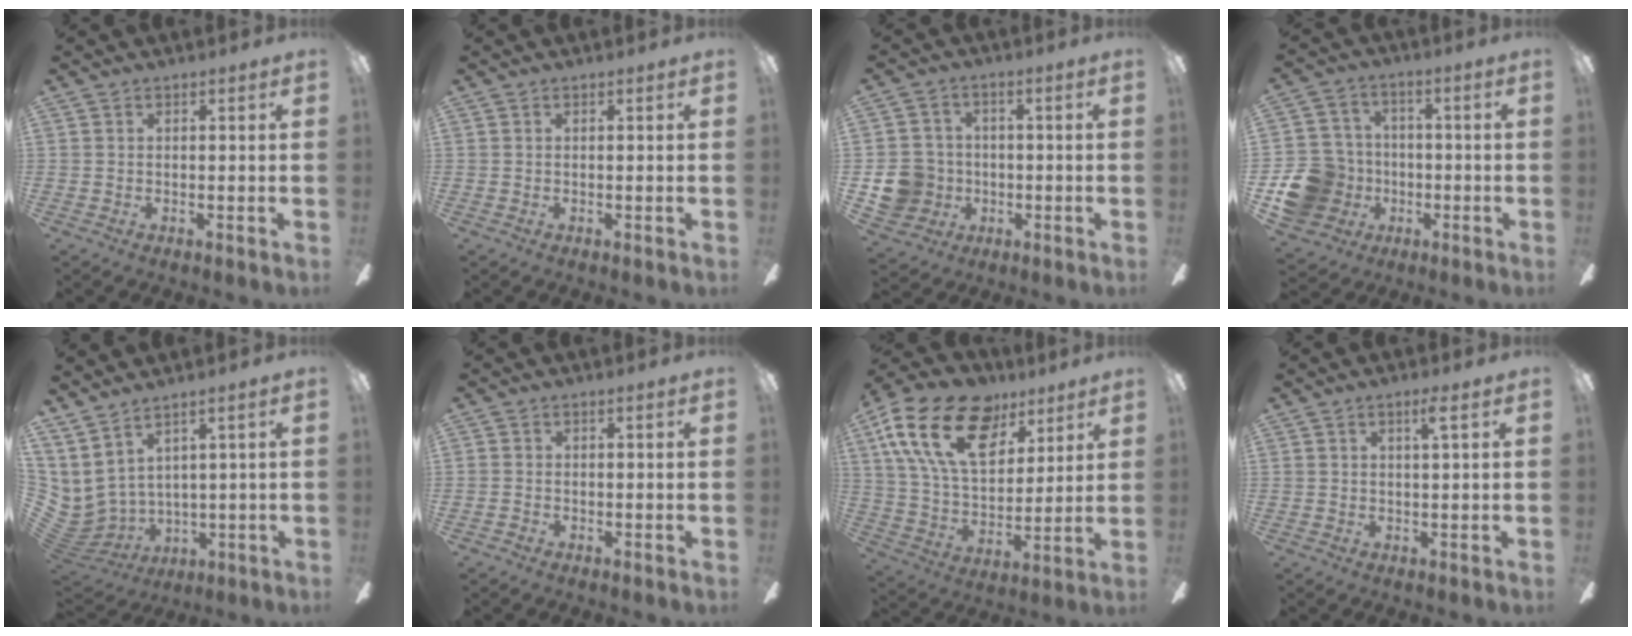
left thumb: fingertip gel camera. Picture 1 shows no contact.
{"total": 0.0}
{"total": 9.9, "force": [-2.1, 9.4, 2.4], "torque": [-0.067, 0.023, -0.032]}
{"total": 14.4, "force": [-4.6, 12.6, 5.1], "torque": [-0.116, 0.038, -0.074]}
{"total": 4.8, "force": [3.3, 3.0, 1.7], "torque": [-0.075, -0.045, 0.066]}
{"total": 0.9, "force": [-0.7, 0.5, 0.0], "torque": [0.001, 0.003, -0.015]}
{"total": 22.1, "force": [11.1, 13.3, 13.7], "torque": [-0.259, -0.039, 0.199]}
{"total": 2.5, "force": [1.3, 0.0, 2.1], "torque": [-0.044, 0.004, 0.019]}